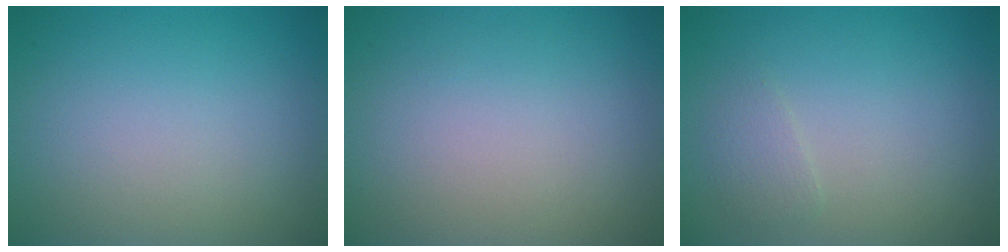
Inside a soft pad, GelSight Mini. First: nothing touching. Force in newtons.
{"total": 0.0}
{"total": 1.2, "press": 1.2, "slide": 0.1}